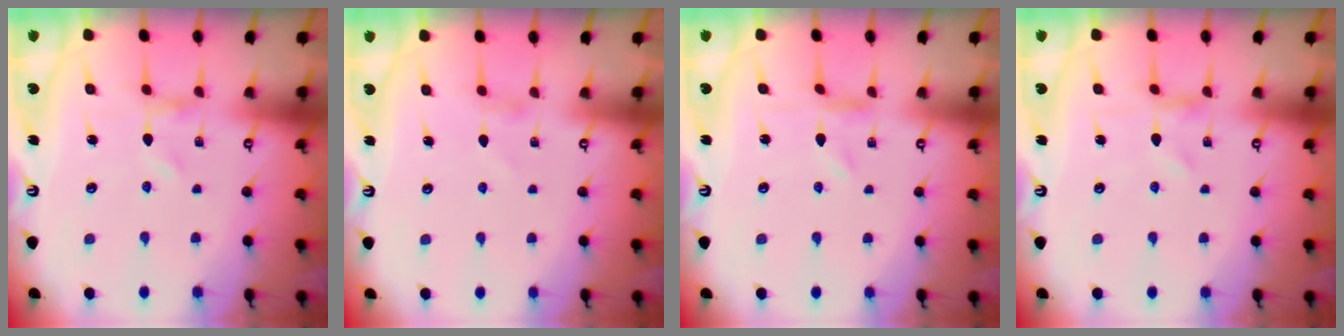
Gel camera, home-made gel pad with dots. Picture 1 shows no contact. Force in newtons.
{"total": 0.0}
{"total": 0.0}
{"total": 0.0}